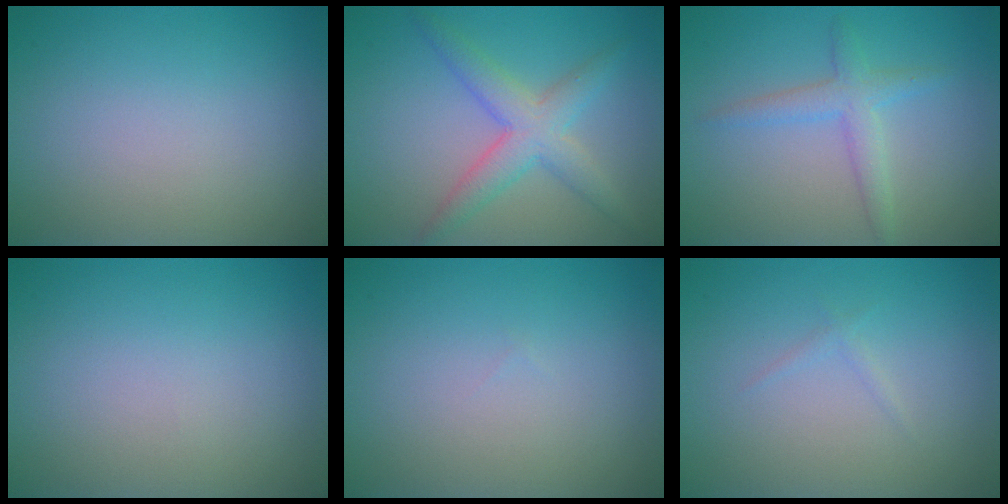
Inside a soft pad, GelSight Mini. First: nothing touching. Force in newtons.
{"total": 3.0, "press": 3.0, "slide": 0.3}
{"total": 2.4, "press": 2.4, "slide": 0.2}
{"total": 0.0}
{"total": 0.0}
{"total": 0.6, "press": 0.6, "slide": 0.0}